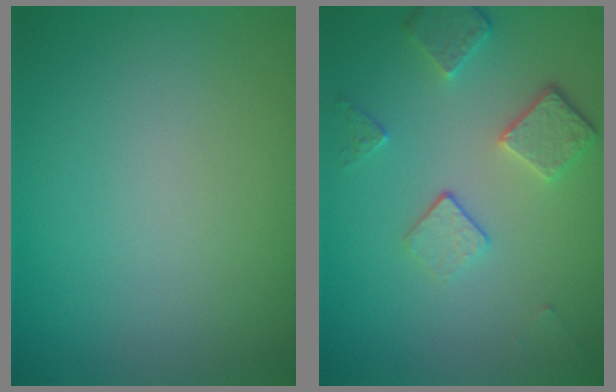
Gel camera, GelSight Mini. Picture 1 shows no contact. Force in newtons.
{"total": 3.8, "press": 2.9, "slide": 2.5}